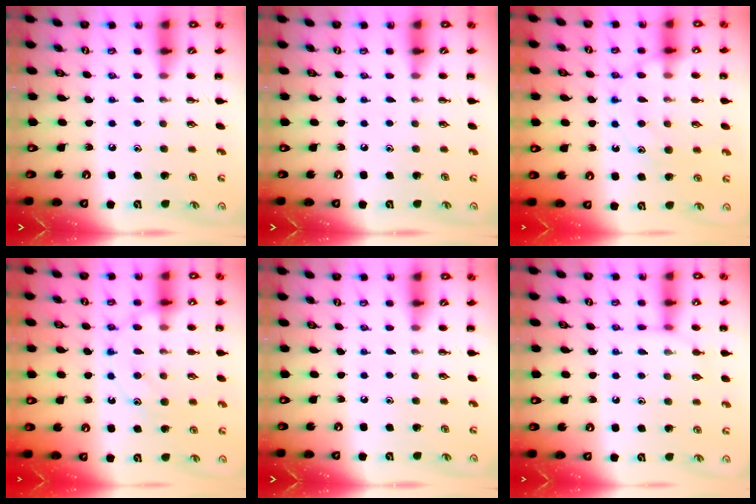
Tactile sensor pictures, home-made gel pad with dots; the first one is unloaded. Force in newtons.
{"total": 0.0}
{"total": 12.3, "press": 12.3, "slide": 1.0}
{"total": 12.3, "press": 12.3, "slide": 1.0}
{"total": 0.0}
{"total": 6.3, "press": 6.0, "slide": 1.8}